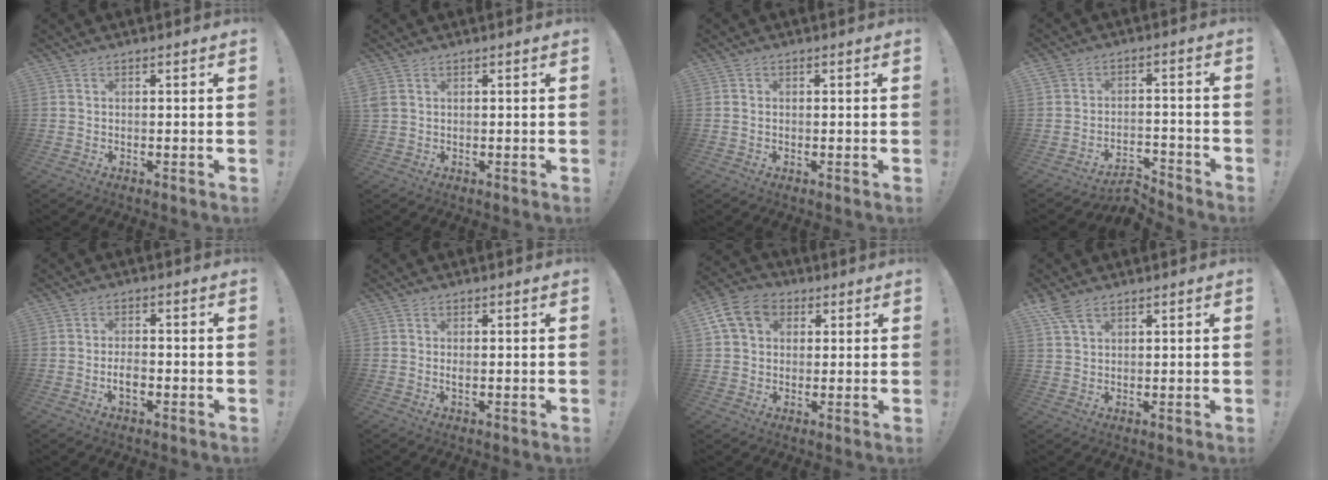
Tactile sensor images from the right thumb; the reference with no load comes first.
{"total": 2.0, "force": [0.8, 1.2, 1.4], "torque": [-0.030, 0.004, 0.017]}
{"total": 0.5, "force": [0.0, 0.5, 0.2], "torque": [0.003, -0.001, -0.001]}
{"total": 6.0, "force": [-5.1, 2.4, 2.1], "torque": [-0.024, 0.021, -0.090]}
{"total": 3.9, "force": [-1.5, 1.9, 3.1], "torque": [-0.049, 0.003, -0.027]}
{"total": 0.9, "force": [0.1, 0.3, 0.8], "torque": [-0.010, -0.002, 0.001]}
{"total": 12.5, "force": [4.3, 9.7, 6.6], "torque": [-0.108, -0.003, 0.088]}
{"total": 5.5, "force": [3.6, 2.6, 3.3], "torque": [-0.053, -0.016, 0.070]}